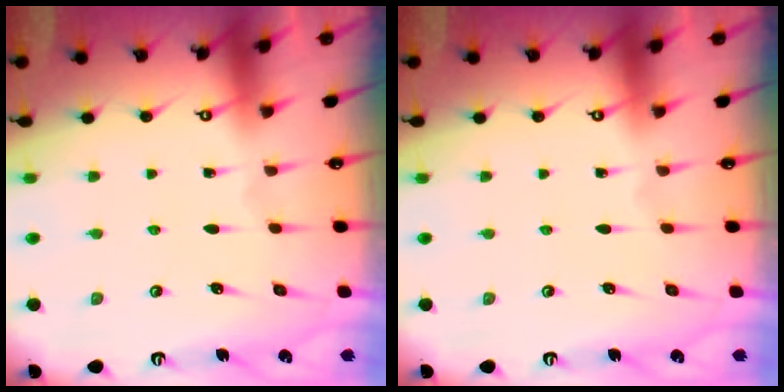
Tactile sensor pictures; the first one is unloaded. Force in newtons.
{"total": 0.0}